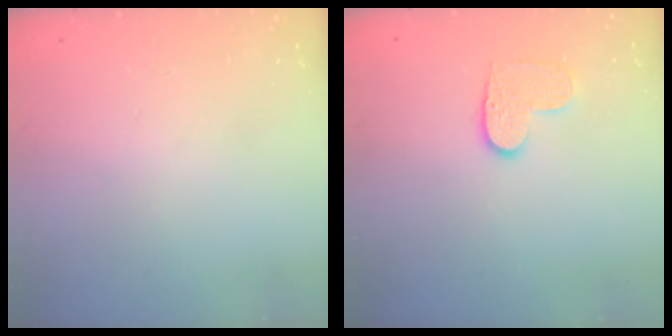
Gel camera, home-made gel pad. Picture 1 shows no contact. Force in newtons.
{"total": 6.1, "press": 6.1, "slide": 0.4}